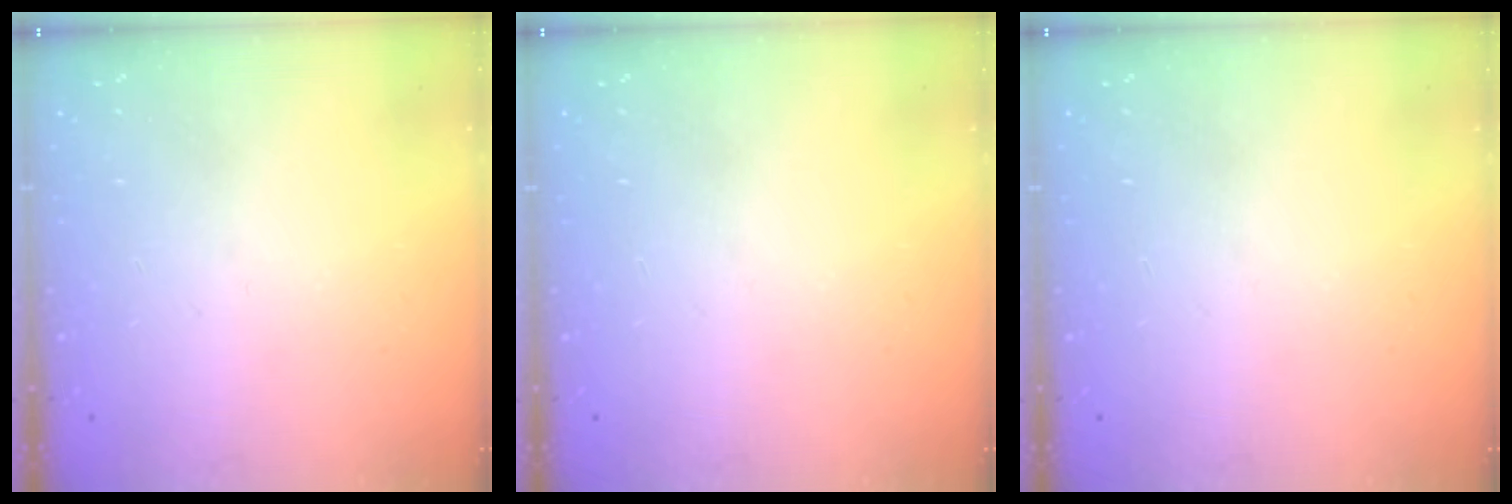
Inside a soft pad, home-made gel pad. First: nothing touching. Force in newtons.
{"total": 0.0}
{"total": 0.0}